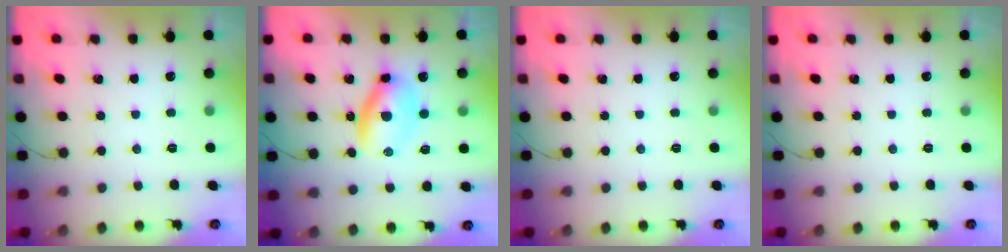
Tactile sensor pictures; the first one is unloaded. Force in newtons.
{"total": 5.8, "press": 5.8, "slide": 0.7}
{"total": 0.0}
{"total": 0.0}